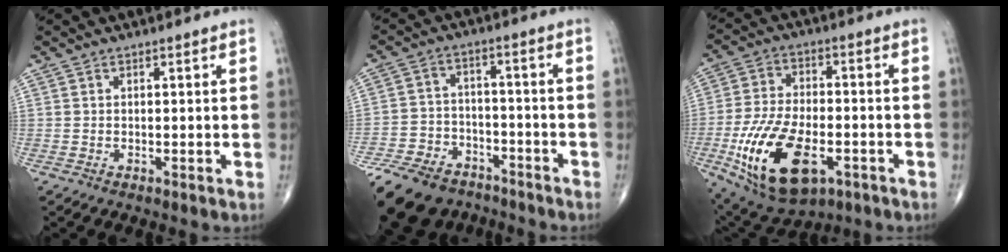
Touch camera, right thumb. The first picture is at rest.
{"total": 19.4, "force": [-14.4, 10.8, 7.2], "torque": [-0.173, 0.043, -0.230]}
{"total": 19.5, "force": [-6.8, 10.2, 15.2], "torque": [-0.280, 0.014, -0.102]}